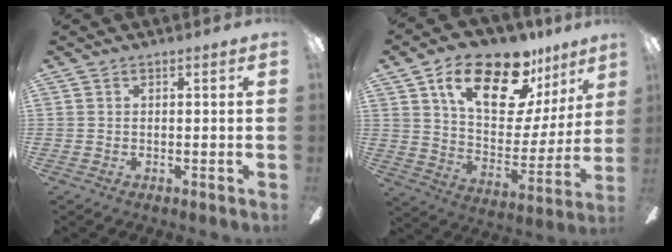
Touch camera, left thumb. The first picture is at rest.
{"total": 22.5, "force": [14.3, 10.2, 14.0], "torque": [-0.220, -0.077, 0.242]}